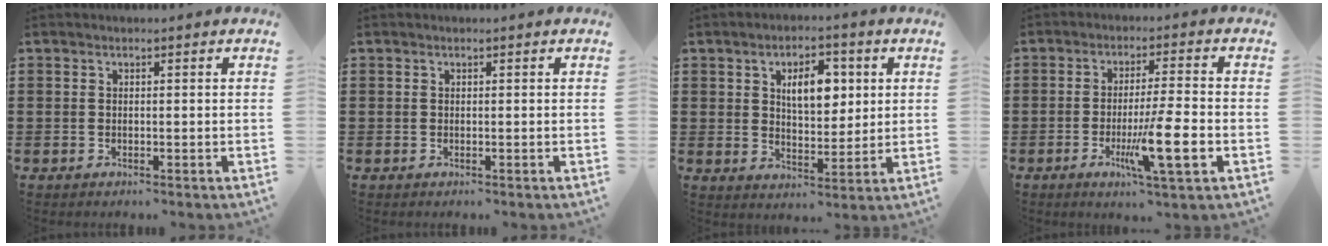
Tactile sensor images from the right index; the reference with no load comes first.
{"total": 0.0}
{"total": 6.7, "force": [2.2, 3.6, 5.2], "torque": [-0.082, 0.001, 0.028]}
{"total": 10.1, "force": [-3.1, 1.0, 9.6], "torque": [-0.173, -0.015, -0.054]}